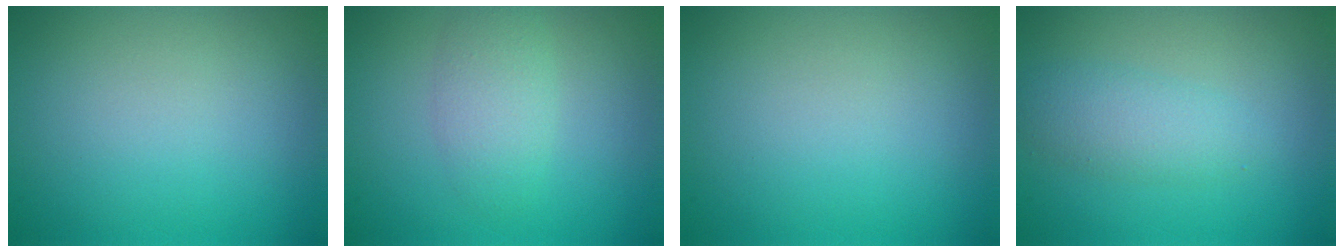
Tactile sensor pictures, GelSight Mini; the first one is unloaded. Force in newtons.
{"total": 2.4, "press": 2.4, "slide": 0.1}
{"total": 0.0}
{"total": 2.6, "press": 2.6, "slide": 0.2}